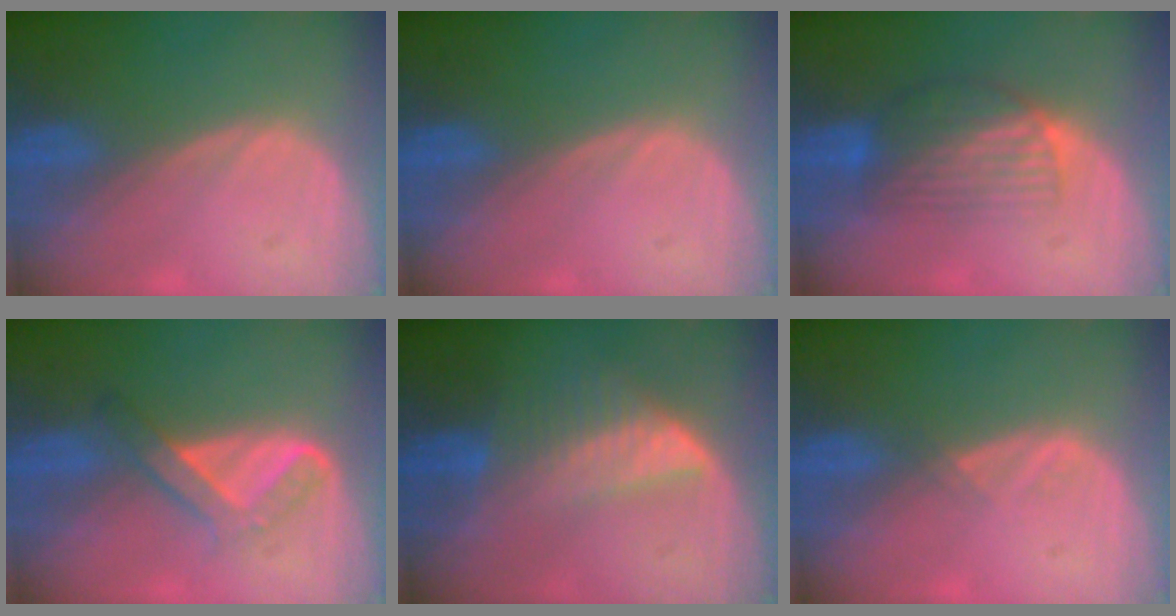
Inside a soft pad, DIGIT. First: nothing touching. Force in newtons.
{"total": 0.0}
{"total": 6.6, "press": 5.8, "slide": 3.0}
{"total": 4.8, "press": 4.8, "slide": 0.9}
{"total": 6.7, "press": 5.9, "slide": 3.2}
{"total": 1.0, "press": 0.9, "slide": 0.5}